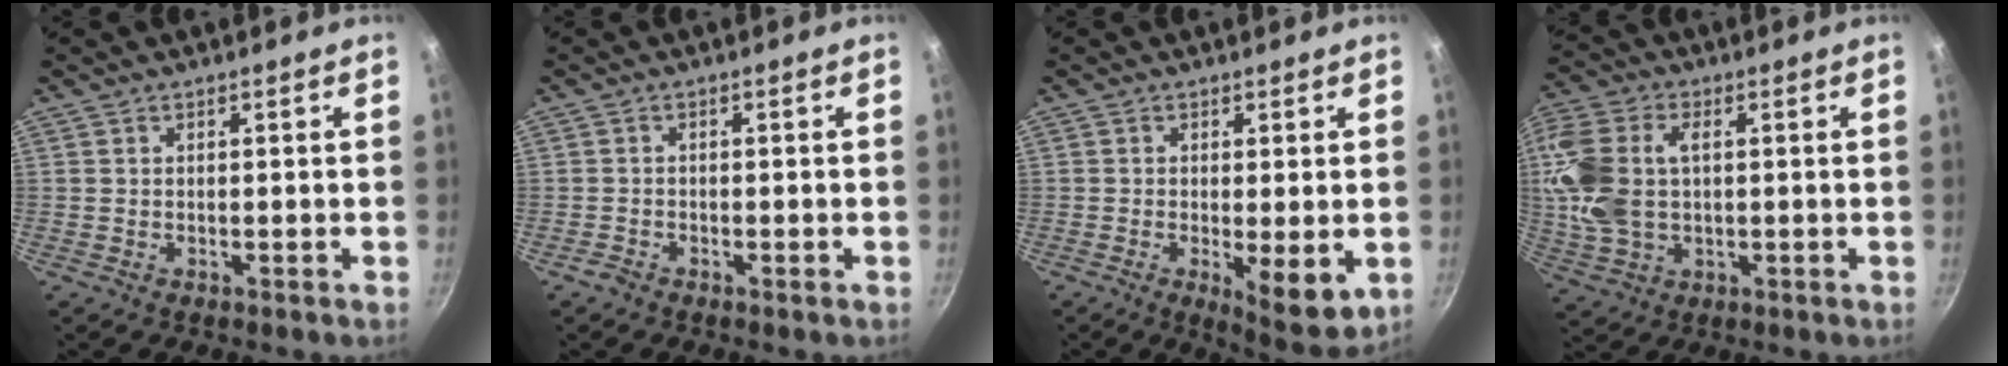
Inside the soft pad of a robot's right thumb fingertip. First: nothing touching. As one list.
[{"total": 1.1, "force": [-0.9, 0.5, 0.5], "torque": [-0.008, -0.001, -0.021]}, {"total": 8.4, "force": [-2.0, 2.6, 7.7], "torque": [-0.112, -0.023, -0.026]}, {"total": 15.9, "force": [1.5, 10.0, 12.3], "torque": [-0.296, 0.011, 0.030]}]